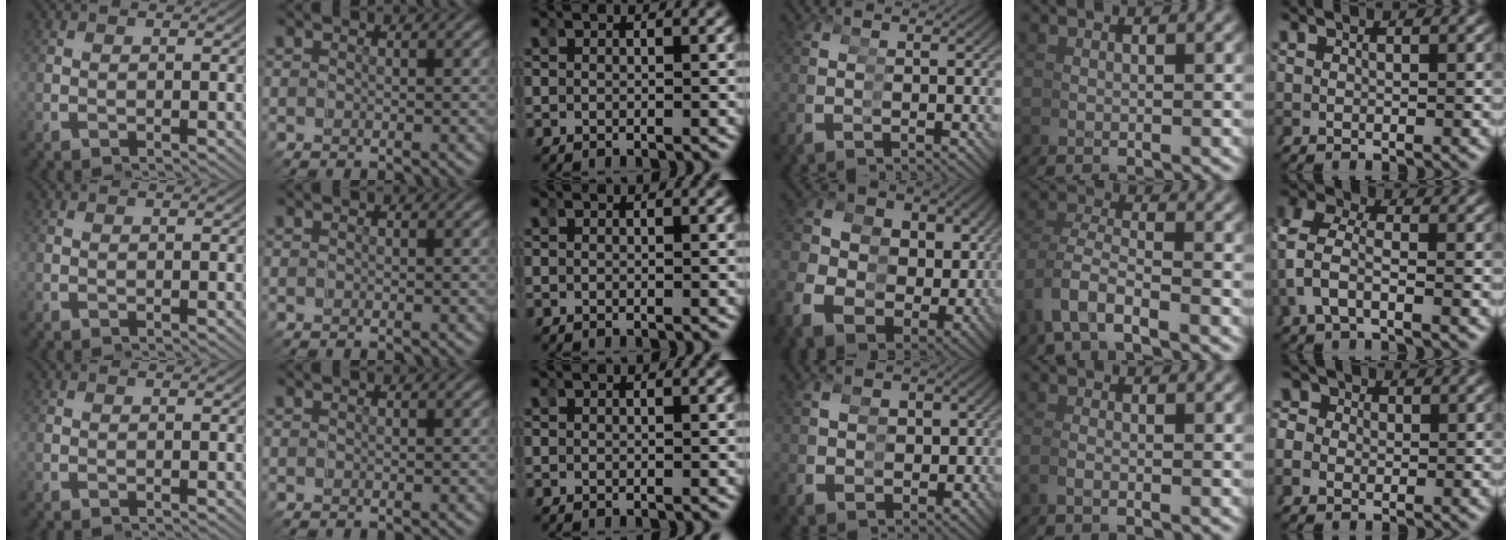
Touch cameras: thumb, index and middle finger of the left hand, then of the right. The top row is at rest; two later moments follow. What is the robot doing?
{"motion": "grasp_and_lifting", "object": "hoodie"}